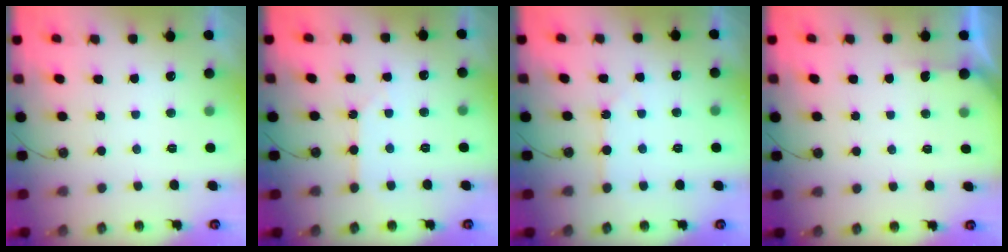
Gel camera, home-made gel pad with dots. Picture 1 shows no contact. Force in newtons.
{"total": 2.8, "press": 2.8, "slide": 0.5}
{"total": 2.7, "press": 2.7, "slide": 0.3}
{"total": 2.9, "press": 2.9, "slide": 0.4}